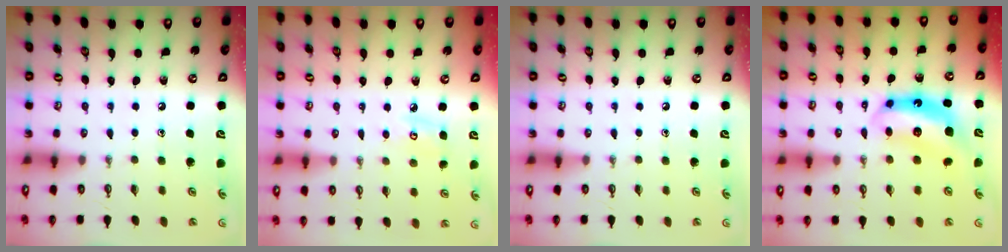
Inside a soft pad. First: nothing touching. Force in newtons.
{"total": 6.3, "press": 6.3, "slide": 0.4}
{"total": 0.0}
{"total": 7.1, "press": 7.1, "slide": 0.7}